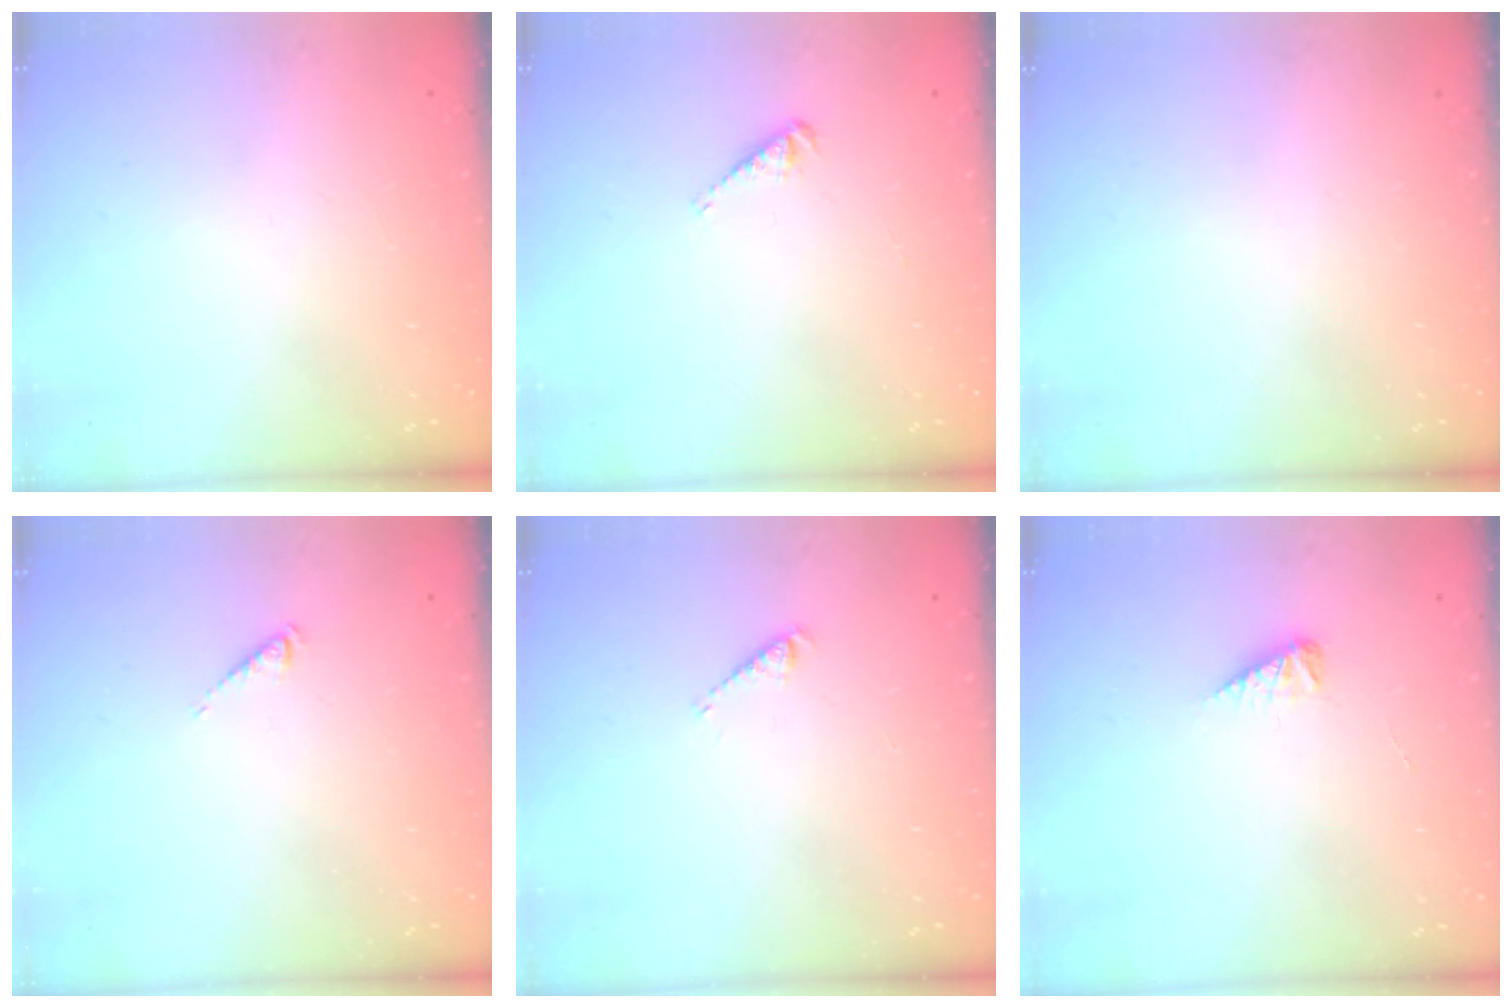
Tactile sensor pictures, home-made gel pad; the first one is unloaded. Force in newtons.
{"total": 2.6, "press": 2.5, "slide": 0.4}
{"total": 0.0}
{"total": 0.7, "press": 0.7, "slide": 0.0}
{"total": 2.4, "press": 2.4, "slide": 0.5}
{"total": 3.3, "press": 3.3, "slide": 0.3}